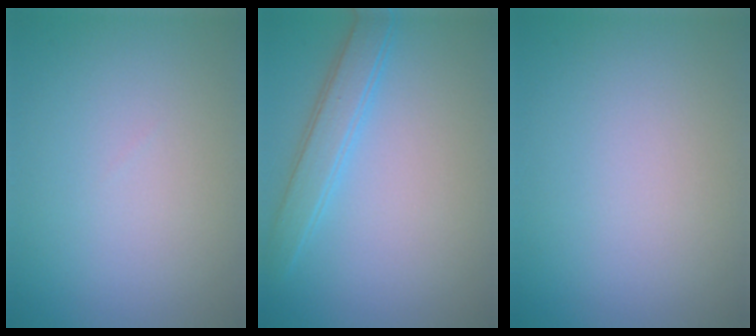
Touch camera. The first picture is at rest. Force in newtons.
{"total": 3.0, "press": 3.0, "slide": 0.0}
{"total": 0.0}